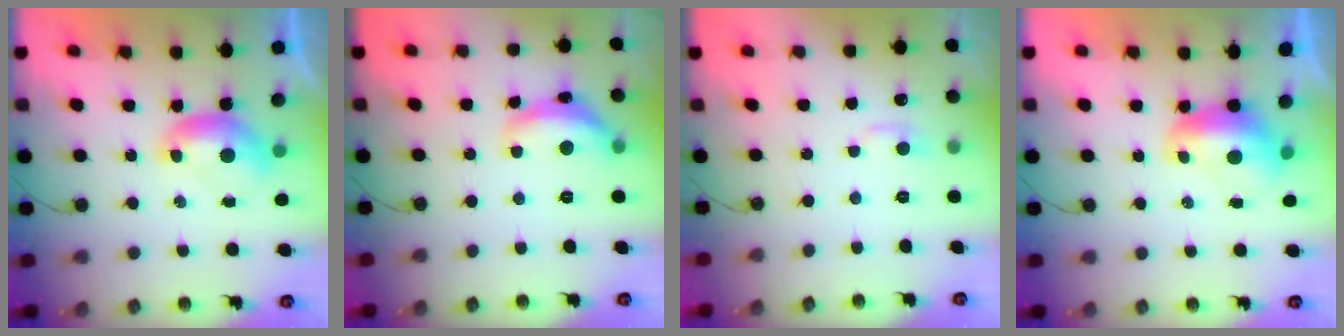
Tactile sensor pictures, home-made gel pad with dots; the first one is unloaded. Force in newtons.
{"total": 7.3, "press": 7.3, "slide": 0.7}
{"total": 1.0, "press": 0.4, "slide": 0.9}
{"total": 1.7, "press": 1.5, "slide": 0.8}